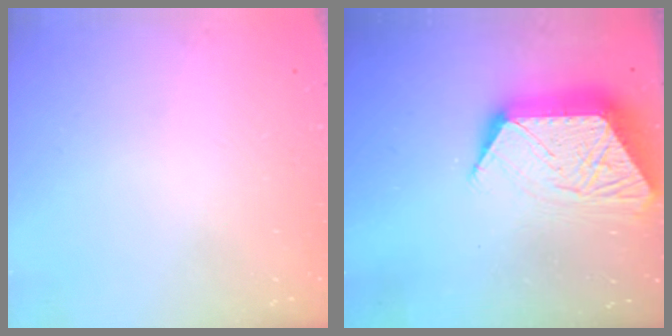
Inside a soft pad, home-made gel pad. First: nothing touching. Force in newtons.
{"total": 14.4, "press": 14.4, "slide": 1.0}